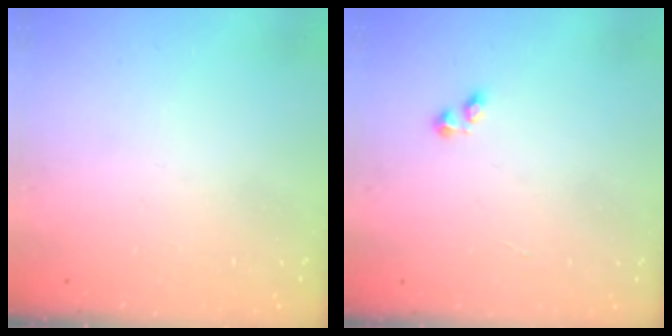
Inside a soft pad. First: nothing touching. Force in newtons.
{"total": 1.6, "press": 1.5, "slide": 0.4}